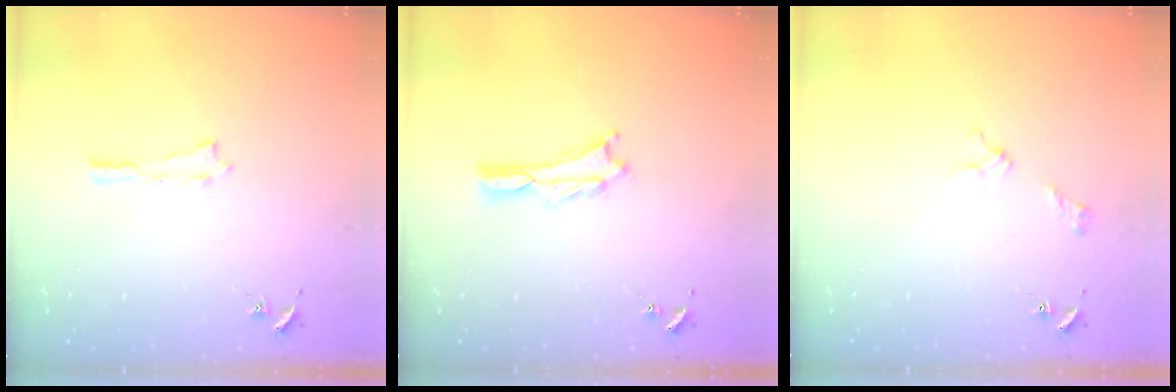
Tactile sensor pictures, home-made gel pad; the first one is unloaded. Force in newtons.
{"total": 0.5, "press": 0.5, "slide": 0.2}
{"total": 2.7, "press": 2.6, "slide": 0.3}